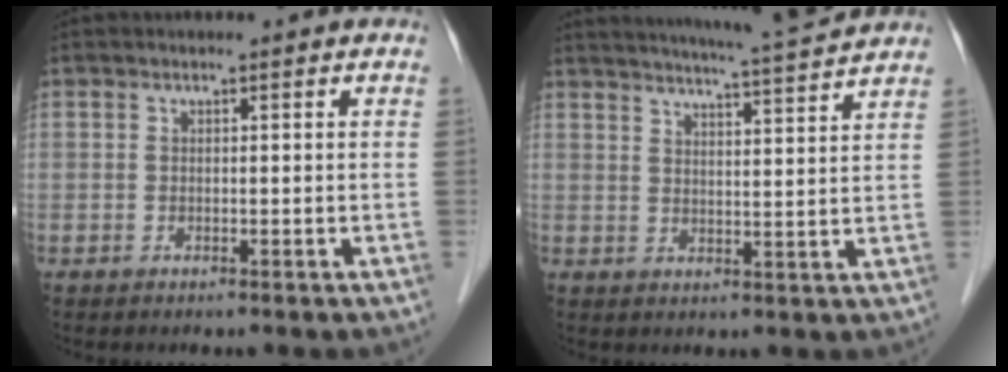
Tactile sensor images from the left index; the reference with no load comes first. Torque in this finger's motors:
{"motor_torque": [0.09, -0.21, 0.30, 0.08]}